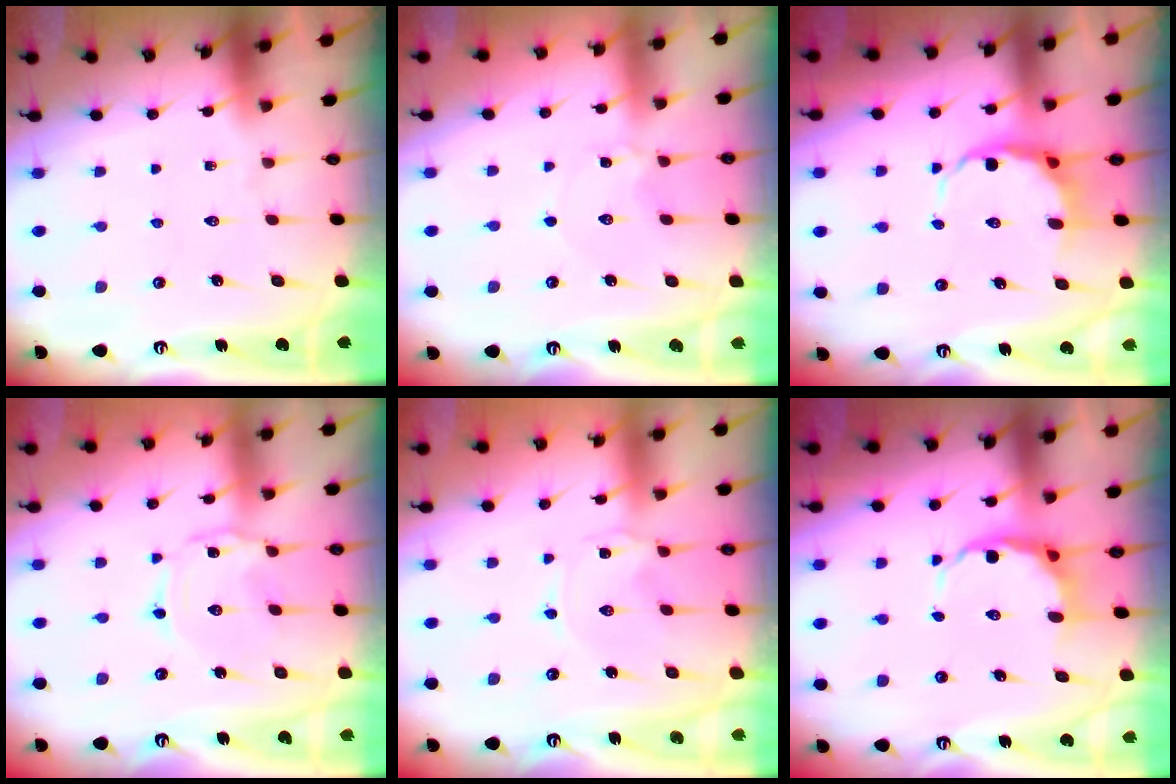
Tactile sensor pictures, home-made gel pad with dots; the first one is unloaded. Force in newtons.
{"total": 2.2, "press": 2.2, "slide": 0.2}
{"total": 6.9, "press": 6.7, "slide": 1.7}
{"total": 2.0, "press": 2.0, "slide": 0.2}
{"total": 0.0}
{"total": 7.6, "press": 7.4, "slide": 1.7}